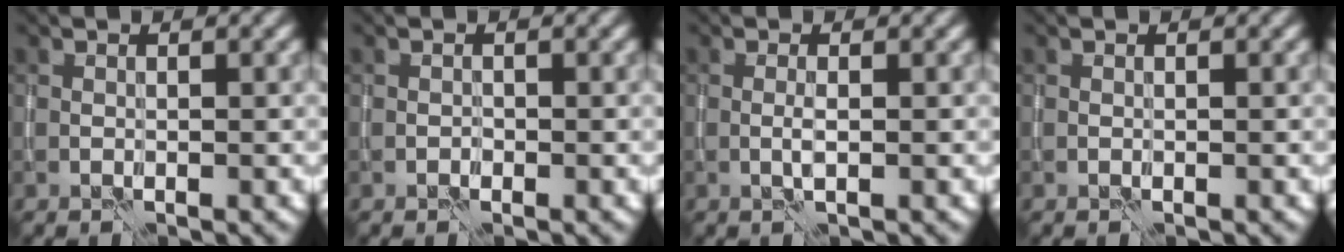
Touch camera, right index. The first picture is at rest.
{"total": 0.7, "force": [-0.3, 0.5, 0.3], "torque": [-0.005, -0.002, -0.002]}
{"total": 1.0, "force": [-0.3, 0.0, 1.0], "torque": [-0.022, 0.000, -0.006]}
{"total": 0.0}